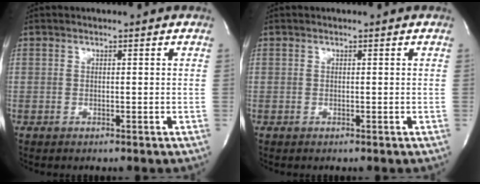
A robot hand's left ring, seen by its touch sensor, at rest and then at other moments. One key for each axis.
{"total": 0.0}